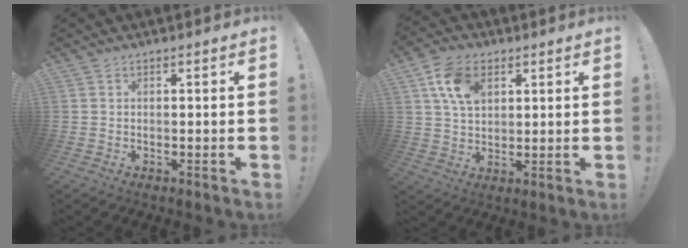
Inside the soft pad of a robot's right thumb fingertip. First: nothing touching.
{"total": 11.1, "force": [4.5, 7.6, 6.8], "torque": [-0.113, 0.004, 0.088]}